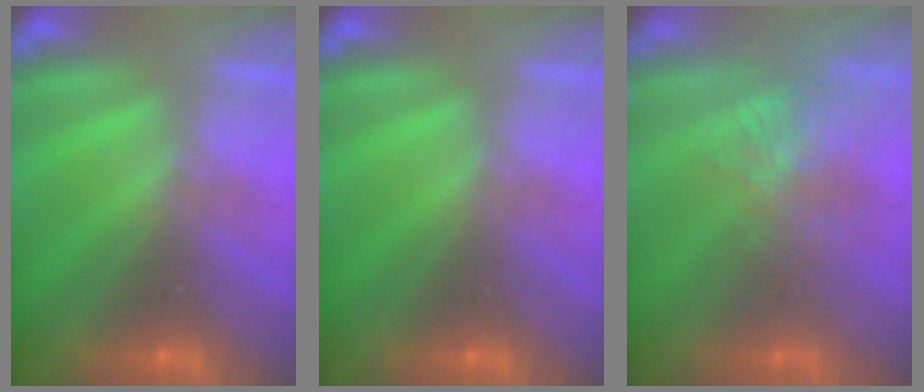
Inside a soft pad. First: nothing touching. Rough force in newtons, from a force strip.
{"total": 0.0}
{"total": 3.9}